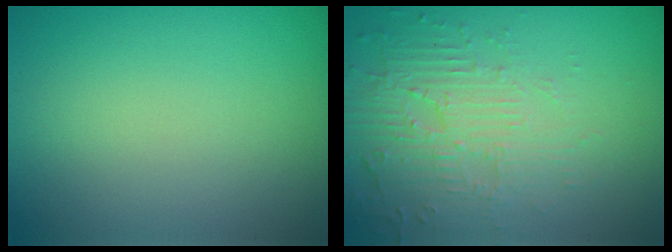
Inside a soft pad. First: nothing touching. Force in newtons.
{"total": 4.5, "press": 3.3, "slide": 3.1}